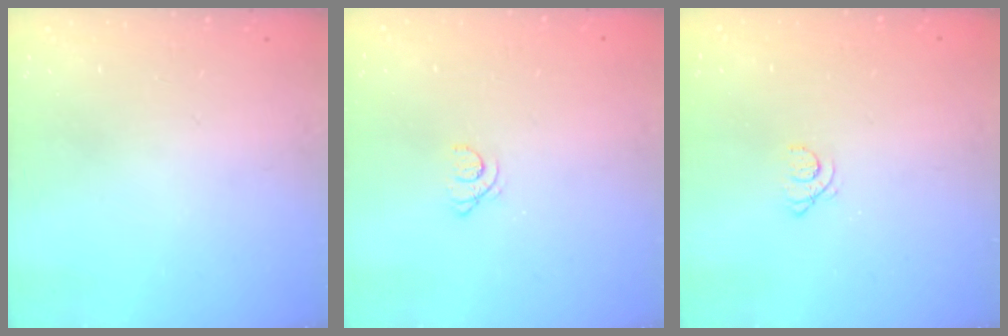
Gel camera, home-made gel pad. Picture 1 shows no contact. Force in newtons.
{"total": 1.5, "press": 1.4, "slide": 0.2}
{"total": 1.2, "press": 1.2, "slide": 0.1}